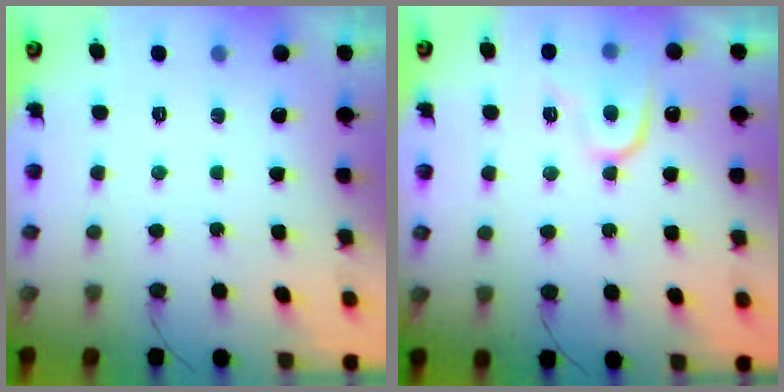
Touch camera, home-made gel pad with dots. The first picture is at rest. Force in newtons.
{"total": 12.0, "press": 11.9, "slide": 0.9}